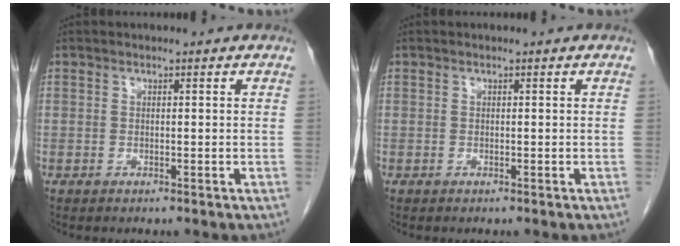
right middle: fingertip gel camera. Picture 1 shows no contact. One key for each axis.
{"total": 0.0}